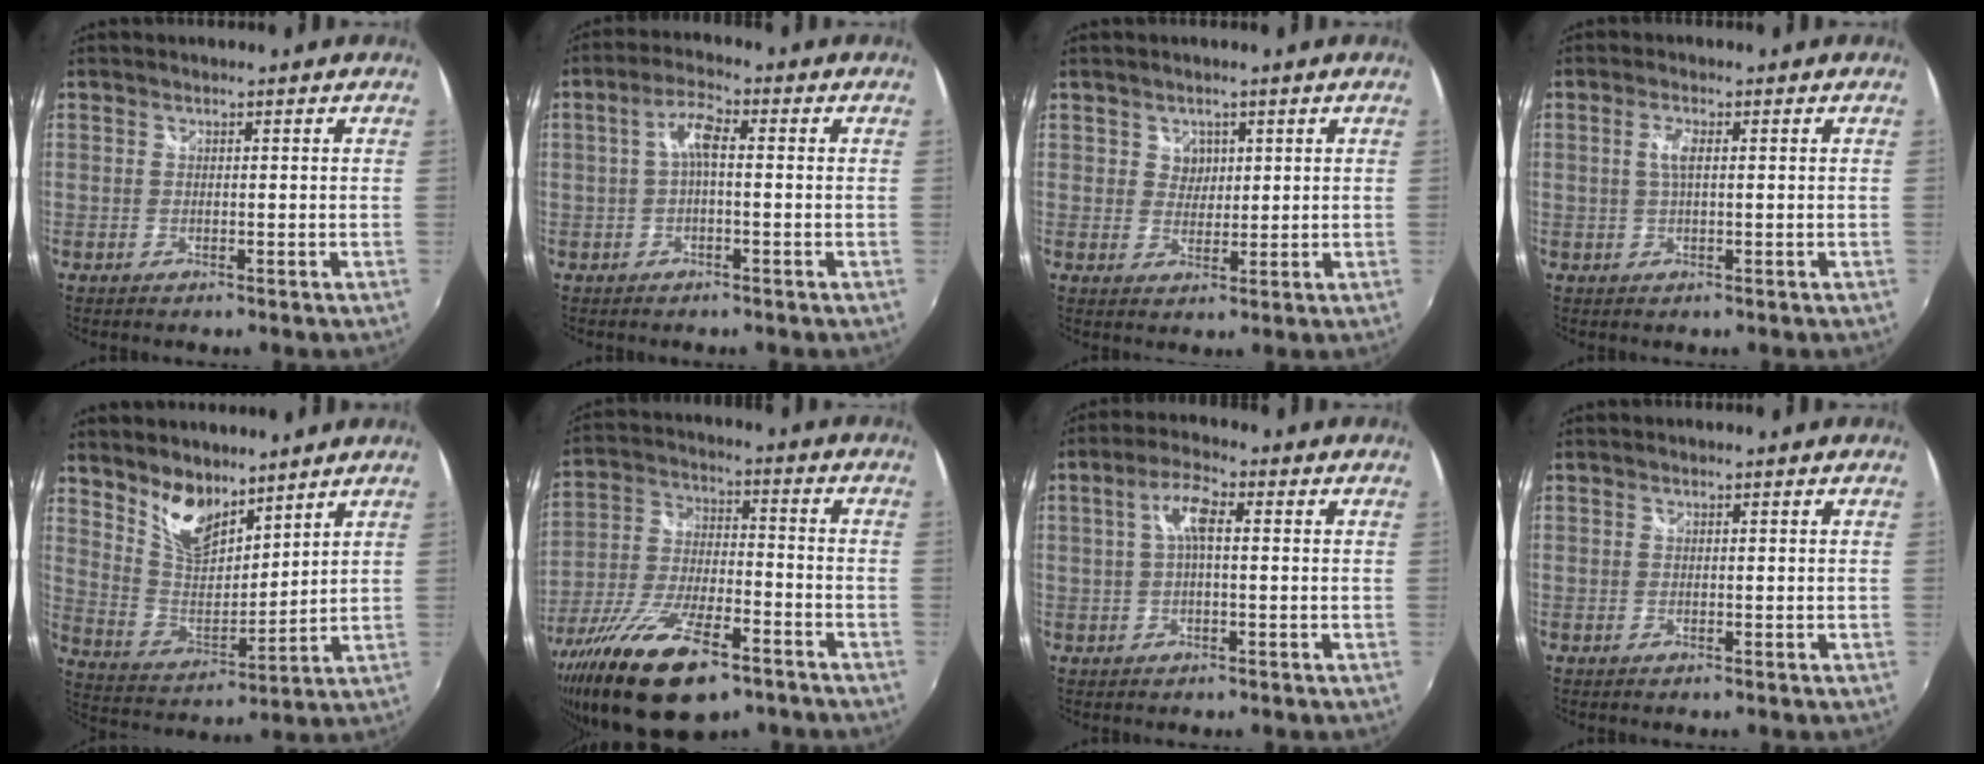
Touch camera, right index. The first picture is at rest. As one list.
[{"total": 4.5, "force": [-0.1, 1.2, 4.3], "torque": [-0.086, 0.015, -0.002]}, {"total": 2.9, "force": [1.2, 2.6, 0.5], "torque": [-0.001, 0.006, 0.021]}, {"total": 2.5, "force": [0.4, 0.7, 2.4], "torque": [-0.049, 0.001, 0.006]}, {"total": 10.6, "force": [8.0, 4.6, 5.2], "torque": [-0.097, 0.001, 0.161]}, {"total": 22.2, "force": [-13.9, 8.3, 15.2], "torque": [-0.305, -0.050, -0.237]}, {"total": 5.1, "force": [0.6, 1.4, 4.9], "torque": [-0.093, 0.013, 0.012]}, {"total": 0.0}]